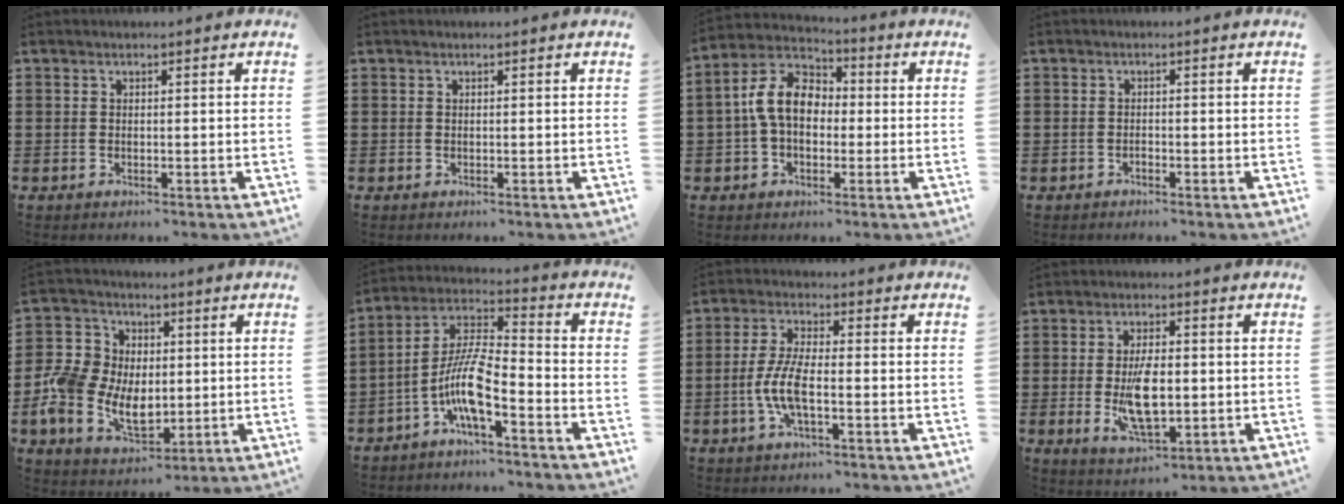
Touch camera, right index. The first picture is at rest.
{"total": 0.0}
{"total": 9.3, "force": [0.5, 6.3, 6.8], "torque": [-0.168, 0.011, 0.002]}
{"total": 0.8, "force": [-0.5, 0.5, 0.2], "torque": [-0.005, 0.001, -0.011]}
{"total": 9.6, "force": [-1.2, 8.0, 5.0], "torque": [-0.143, 0.020, -0.024]}
{"total": 9.0, "force": [-4.7, 2.3, 7.4], "torque": [-0.168, -0.008, -0.095]}
{"total": 6.5, "force": [-1.8, 2.2, 5.8], "torque": [-0.136, -0.007, -0.040]}
{"total": 8.0, "force": [-0.9, 3.6, 7.0], "torque": [-0.142, -0.005, -0.021]}